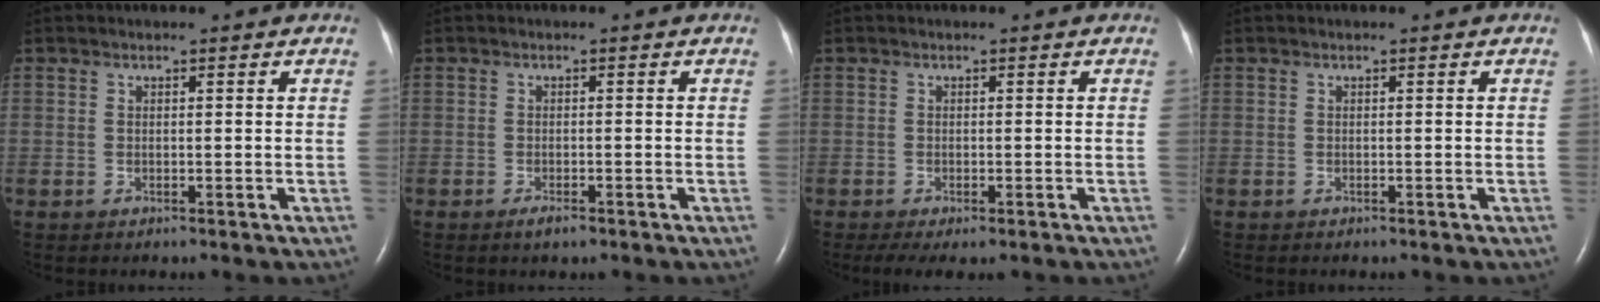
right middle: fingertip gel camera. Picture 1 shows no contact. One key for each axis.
{"total": 1.6, "fx": -1.1, "fy": 0.4, "fz": 1.1, "tx": -0.026, "ty": -0.003, "tz": -0.017}
{"total": 4.6, "fx": -3.2, "fy": 1.3, "fz": 3.1, "tx": -0.050, "ty": -0.014, "tz": -0.048}
{"total": 0.0}